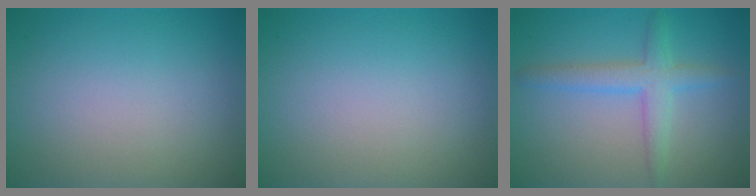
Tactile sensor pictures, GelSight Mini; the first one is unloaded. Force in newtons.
{"total": 0.0}
{"total": 3.3, "press": 3.3, "slide": 0.1}